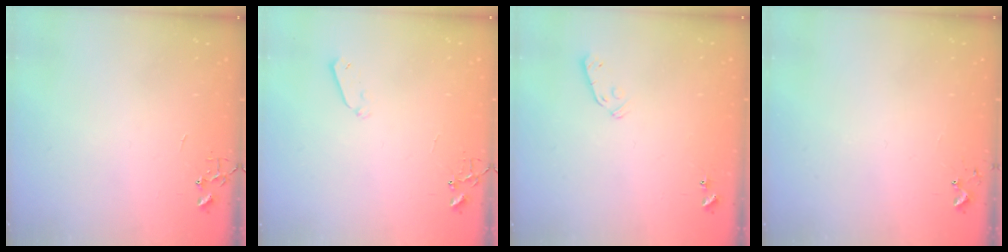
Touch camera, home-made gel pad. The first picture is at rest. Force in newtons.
{"total": 4.0, "press": 3.9, "slide": 0.8}
{"total": 5.3, "press": 5.3, "slide": 0.7}
{"total": 5.5, "press": 5.4, "slide": 0.4}